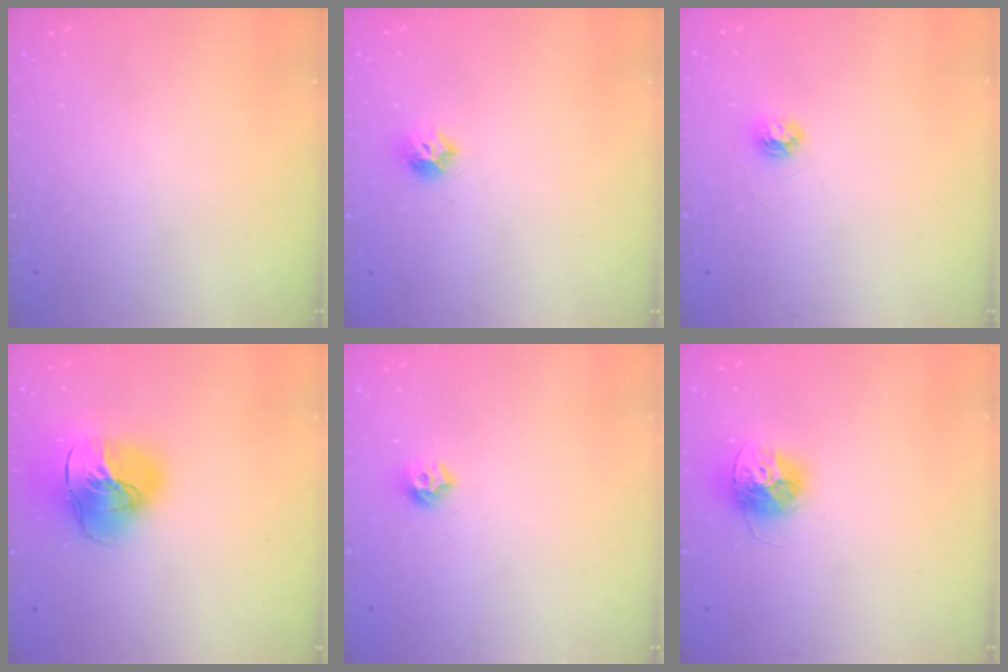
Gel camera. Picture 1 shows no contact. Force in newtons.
{"total": 6.5, "press": 6.5, "slide": 0.3}
{"total": 3.7, "press": 3.7, "slide": 0.4}
{"total": 20.8, "press": 20.6, "slide": 2.7}
{"total": 7.6, "press": 7.6, "slide": 0.8}
{"total": 12.2, "press": 12.2, "slide": 0.4}